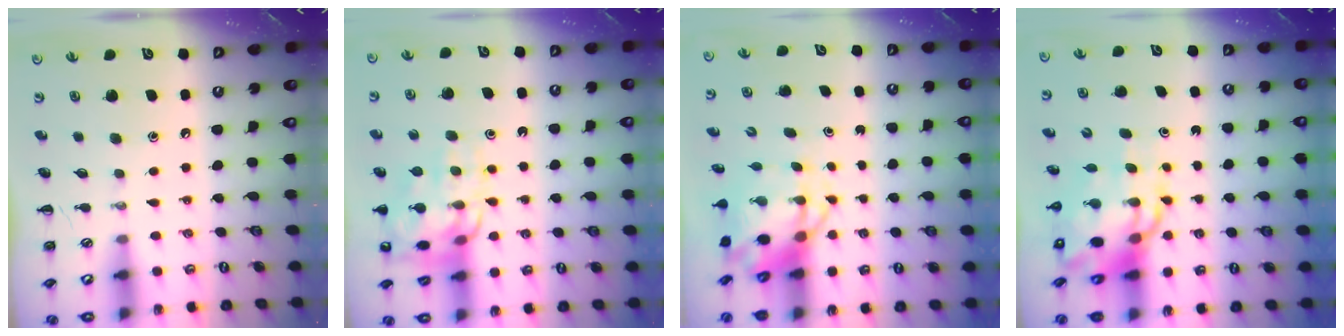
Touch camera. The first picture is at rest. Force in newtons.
{"total": 13.9, "press": 13.8, "slide": 1.8}
{"total": 5.4, "press": 5.1, "slide": 1.7}
{"total": 11.5, "press": 11.1, "slide": 3.1}